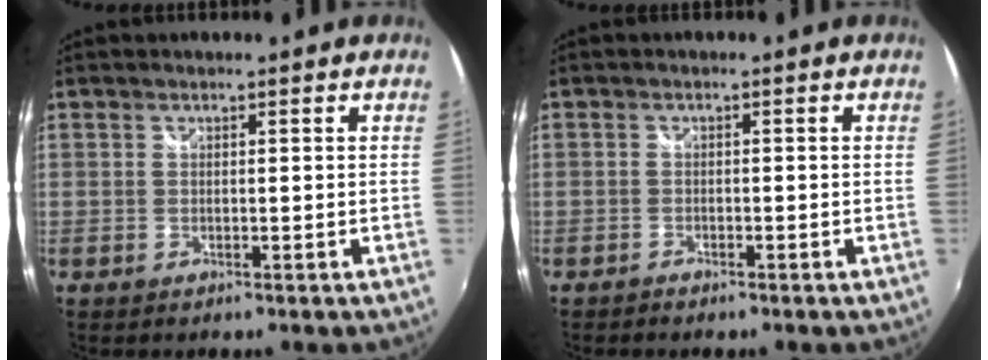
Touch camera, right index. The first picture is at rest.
{"total": 1.3, "force": [-1.2, 0.5, 0.3], "torque": [-0.015, -0.002, -0.023]}